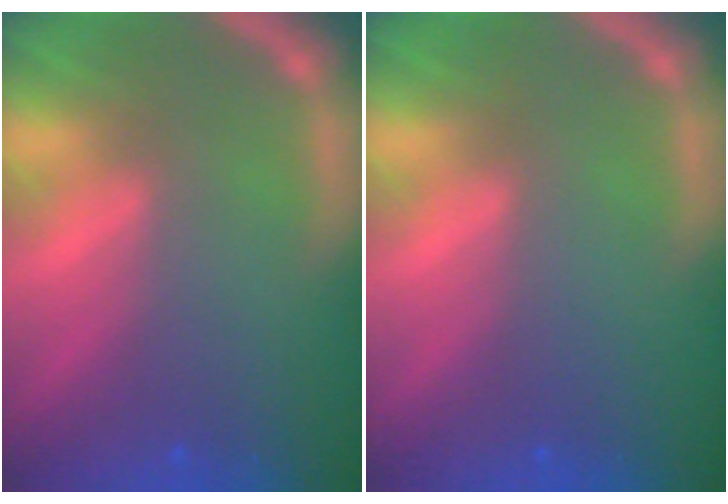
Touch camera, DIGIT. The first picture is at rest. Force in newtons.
{"total": 0.0}